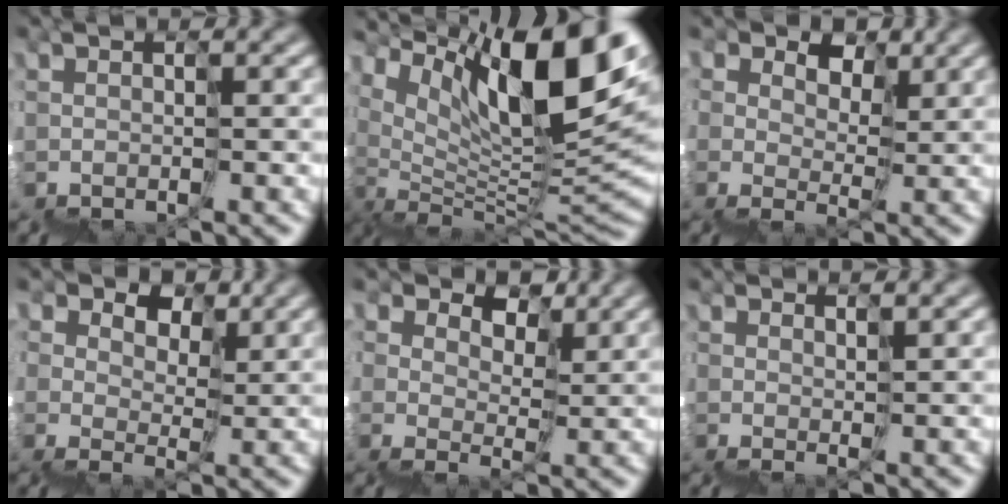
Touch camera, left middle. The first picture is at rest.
{"total": 13.4, "force": [8.4, 2.9, 10.1], "torque": [-0.161, 0.037, 0.157]}
{"total": 5.1, "force": [3.0, 3.8, 1.6], "torque": [-0.014, 0.015, 0.062]}
{"total": 5.5, "force": [3.1, 4.2, 1.8], "torque": [-0.021, 0.016, 0.064]}
{"total": 4.7, "force": [3.4, 3.1, 1.0], "torque": [0.000, 0.020, 0.067]}
{"total": 1.8, "force": [1.1, 0.4, 1.4], "torque": [0.000, 0.003, 0.025]}